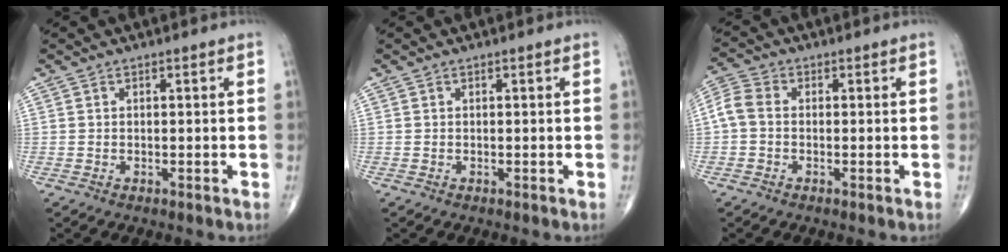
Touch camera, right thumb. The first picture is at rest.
{"total": 0.0}
{"total": 4.6, "force": [-0.4, 3.3, 3.3], "torque": [-0.075, 0.013, -0.019]}